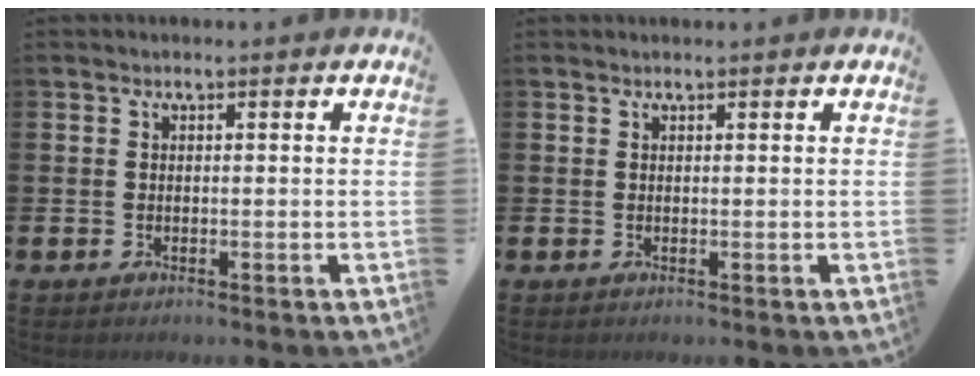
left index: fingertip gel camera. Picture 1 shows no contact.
{"total": 0.5, "force": [0.5, 0.1, 0.1], "torque": [0.003, -0.001, 0.009]}